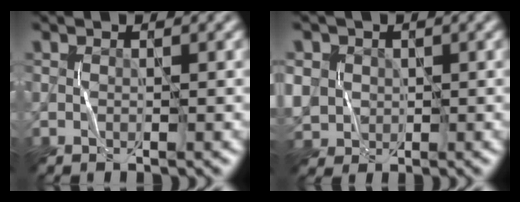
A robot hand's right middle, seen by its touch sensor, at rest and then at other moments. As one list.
[{"total": 5.6, "force": [0.9, 5.1, 2.3], "torque": [-0.066, 0.020, 0.006]}]